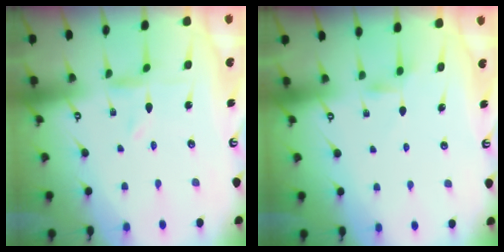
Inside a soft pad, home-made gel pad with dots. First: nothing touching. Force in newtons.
{"total": 2.2, "press": 2.1, "slide": 0.4}